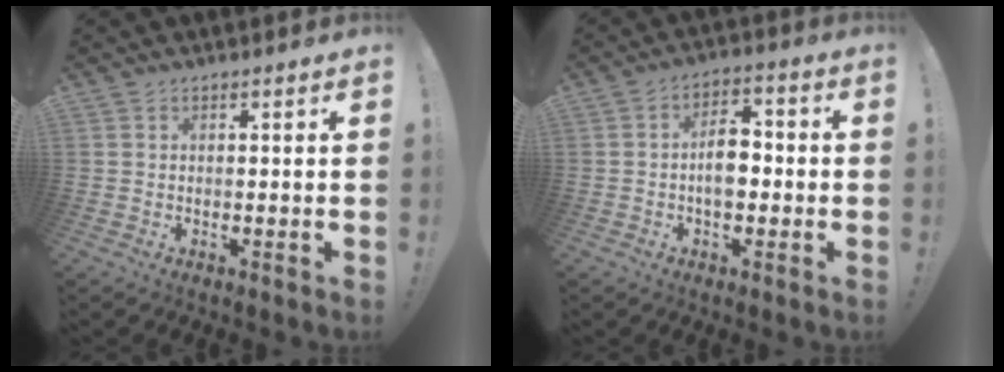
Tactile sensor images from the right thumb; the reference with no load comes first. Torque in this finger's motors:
{"motor_torque": [1.00, 0.89, 0.88, -0.53, 0.28]}